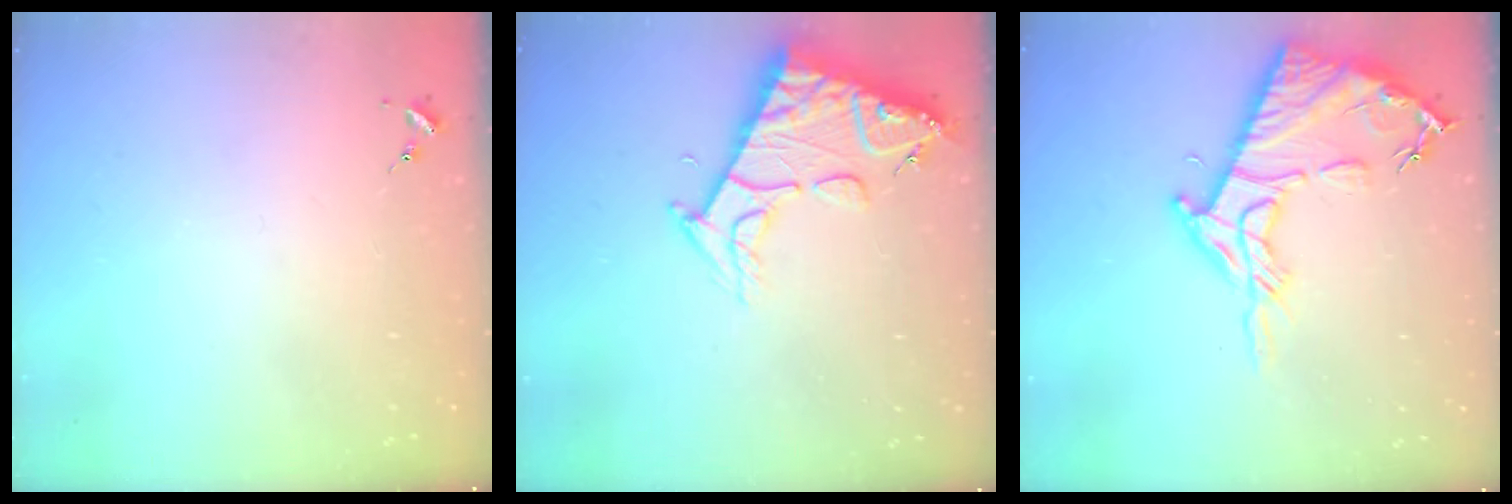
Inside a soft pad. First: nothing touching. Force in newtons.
{"total": 14.5, "press": 14.4, "slide": 1.5}
{"total": 16.5, "press": 16.5, "slide": 1.1}